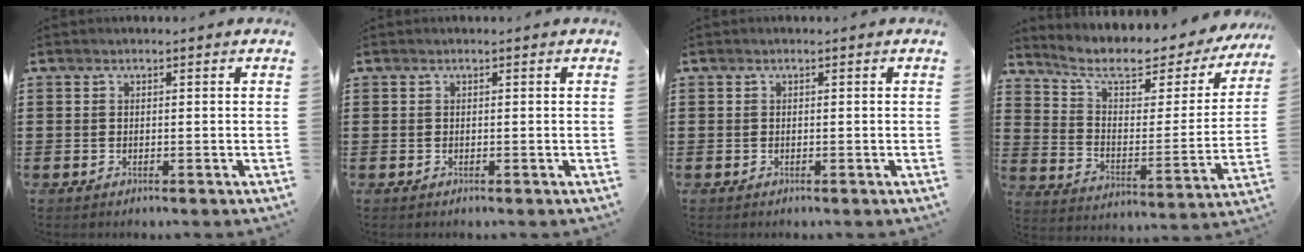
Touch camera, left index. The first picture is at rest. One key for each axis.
{"total": 0.0}
{"total": 0.0}
{"total": 7.6, "fx": 5.5, "fy": 2.8, "fz": 4.4, "tx": -0.096, "ty": -0.038, "tz": 0.090}